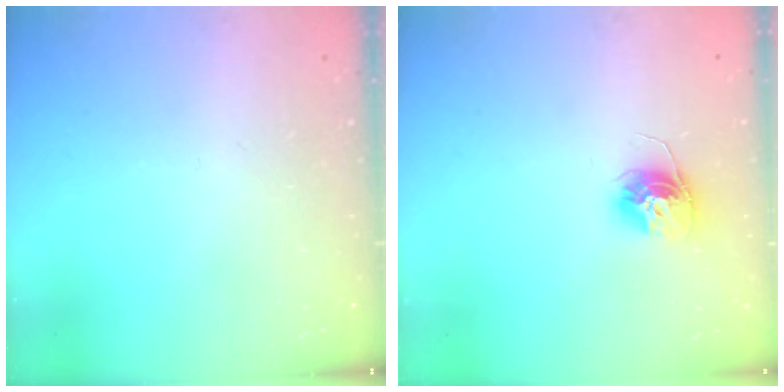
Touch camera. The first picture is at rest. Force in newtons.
{"total": 11.4, "press": 11.4, "slide": 1.0}